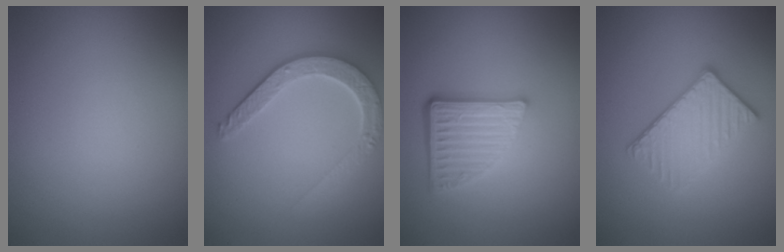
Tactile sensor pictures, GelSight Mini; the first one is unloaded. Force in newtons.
{"total": 4.5, "press": 3.6, "slide": 2.7}
{"total": 4.6, "press": 3.5, "slide": 3.0}
{"total": 3.8, "press": 3.2, "slide": 2.0}